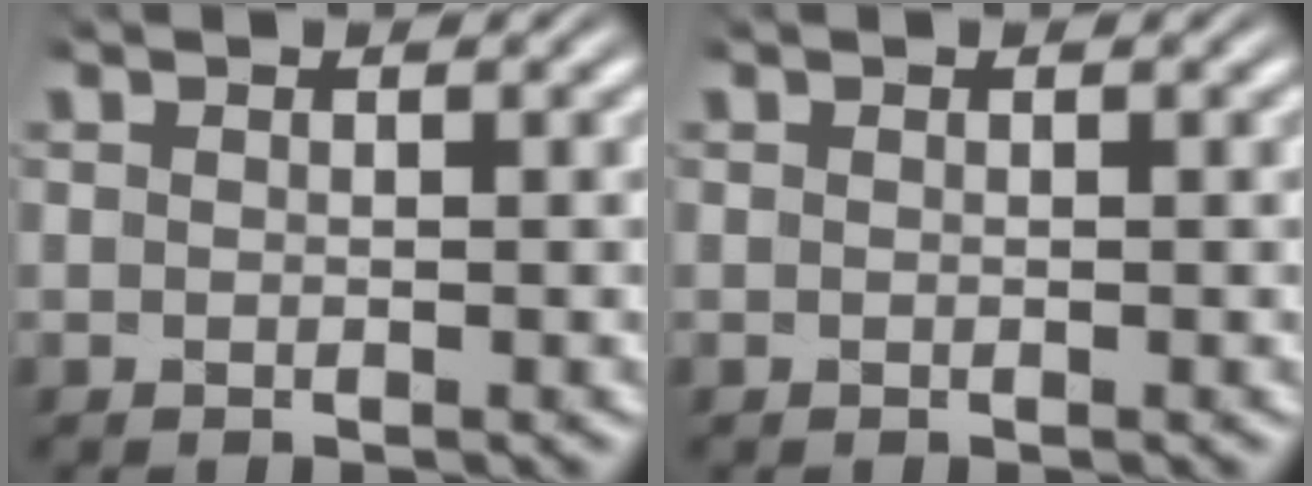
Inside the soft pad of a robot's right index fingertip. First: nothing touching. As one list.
[{"total": 0.0}]